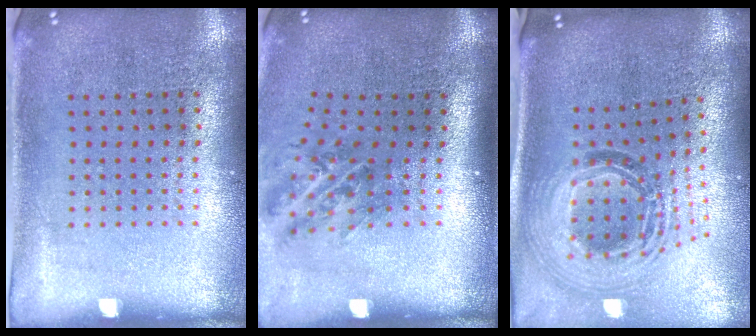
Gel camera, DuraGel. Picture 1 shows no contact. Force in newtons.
{"total": 1.3, "press": 1.1, "slide": 0.7}
{"total": 1.9, "press": 1.6, "slide": 1.0}